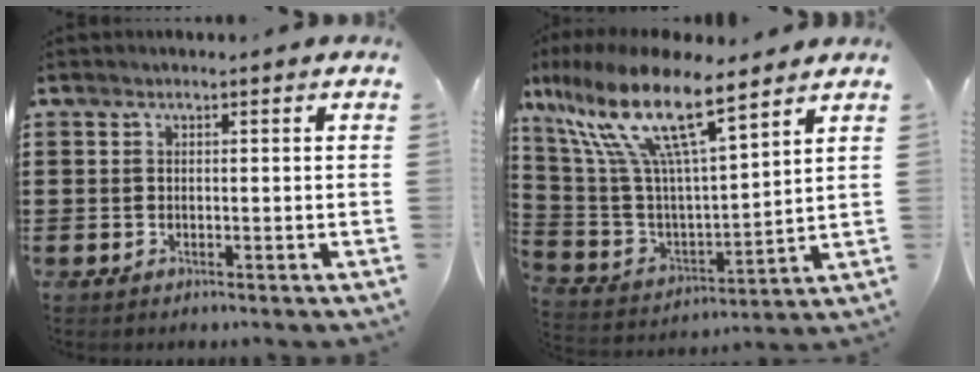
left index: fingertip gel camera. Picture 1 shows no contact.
{"total": 15.5, "force": [9.5, 4.2, 11.5], "torque": [-0.262, -0.047, 0.158]}